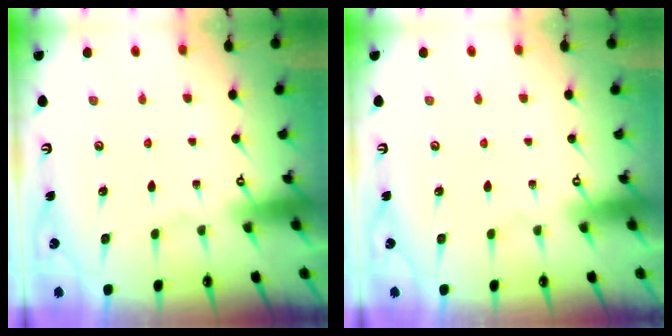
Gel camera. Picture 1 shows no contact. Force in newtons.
{"total": 0.0}